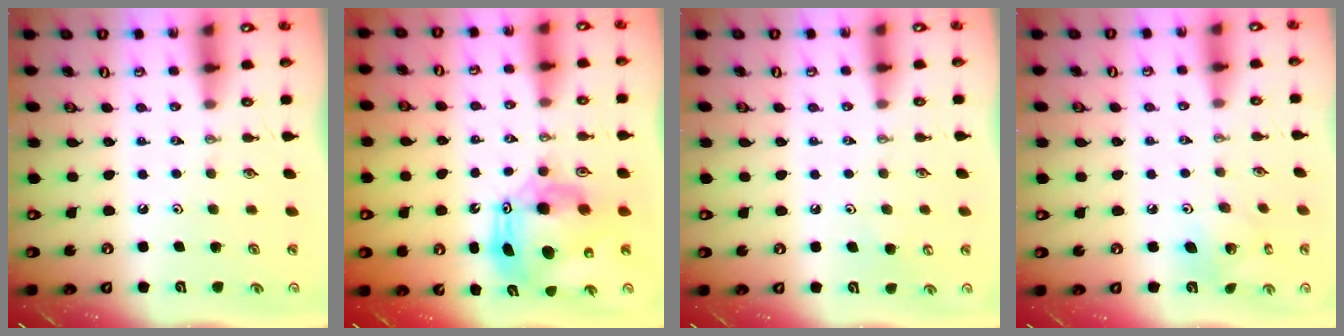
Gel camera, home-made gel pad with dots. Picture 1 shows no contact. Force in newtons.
{"total": 13.8, "press": 13.8, "slide": 1.6}
{"total": 5.2, "press": 5.1, "slide": 0.9}
{"total": 6.8, "press": 6.8, "slide": 0.2}